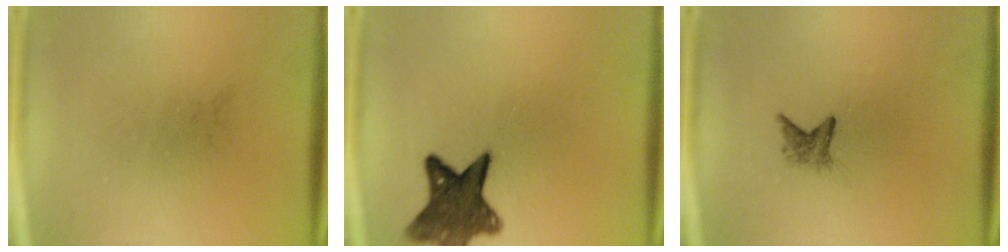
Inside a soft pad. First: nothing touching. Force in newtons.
{"total": 10.8}
{"total": 1.8}